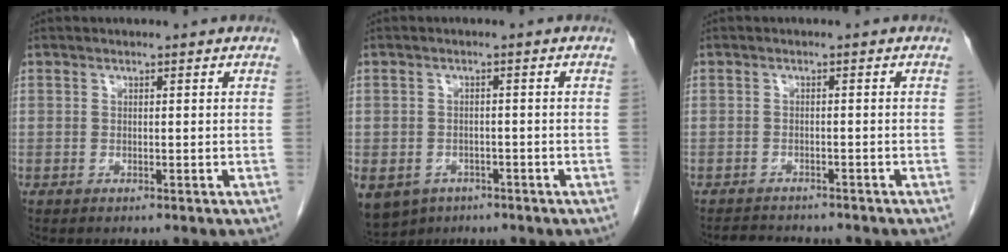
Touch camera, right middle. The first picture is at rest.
{"total": 12.0, "force": [-6.3, 9.2, 4.2], "torque": [-0.125, -0.008, -0.083]}
{"total": 5.0, "force": [-4.6, 1.3, 1.3], "torque": [-0.020, -0.006, -0.066]}